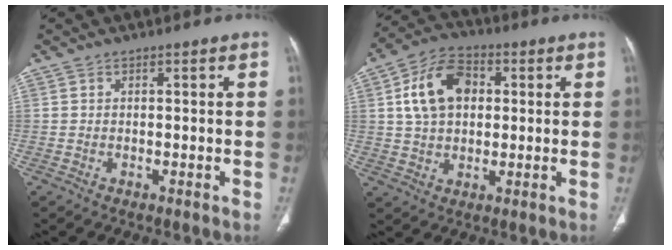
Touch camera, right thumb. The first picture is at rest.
{"total": 12.3, "force": [2.5, 8.4, 8.6], "torque": [-0.137, 0.013, 0.040]}